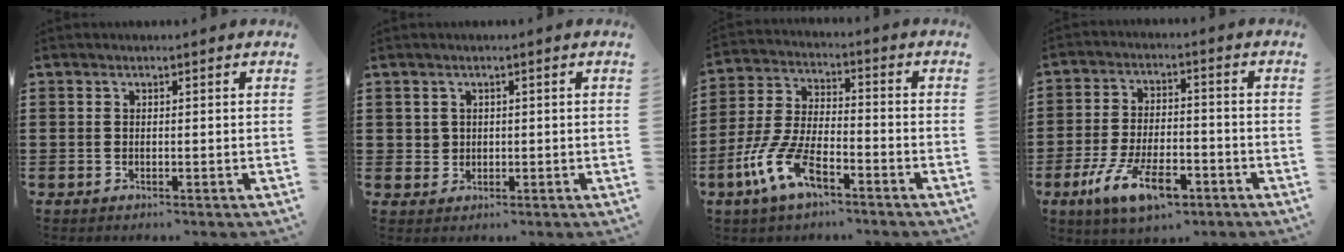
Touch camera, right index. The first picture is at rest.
{"total": 1.4, "force": [0.6, 1.3, 0.2], "torque": [-0.011, 0.004, 0.011]}
{"total": 9.4, "force": [-5.4, 3.5, 6.8], "torque": [-0.172, -0.008, -0.108]}
{"total": 9.9, "force": [-5.6, 3.9, 7.1], "torque": [-0.149, 0.006, -0.102]}